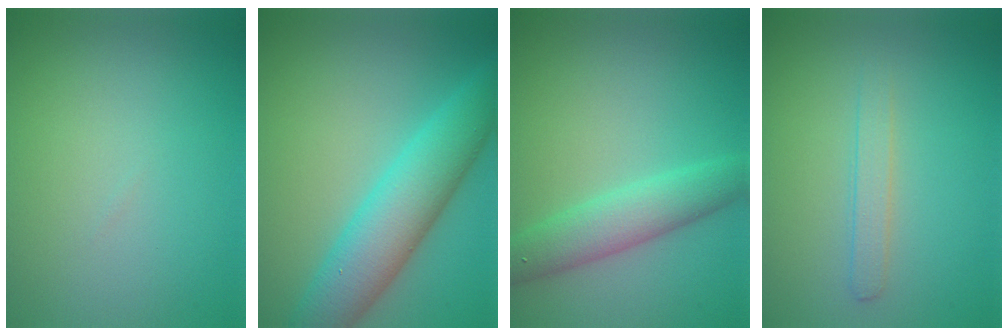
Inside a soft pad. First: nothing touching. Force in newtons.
{"total": 7.0, "press": 7.0, "slide": 0.1}
{"total": 4.1, "press": 4.1, "slide": 0.0}
{"total": 1.6, "press": 1.6, "slide": 0.0}